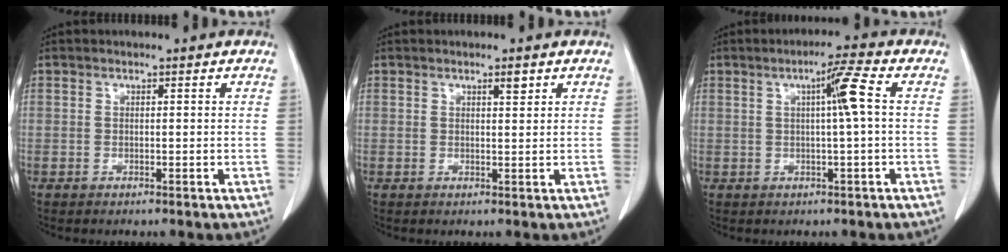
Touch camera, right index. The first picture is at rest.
{"total": 1.4, "force": [0.9, 0.2, 1.0], "torque": [-0.019, -0.004, 0.014]}
{"total": 4.8, "force": [0.7, -0.8, 4.7], "torque": [-0.079, 0.005, 0.011]}